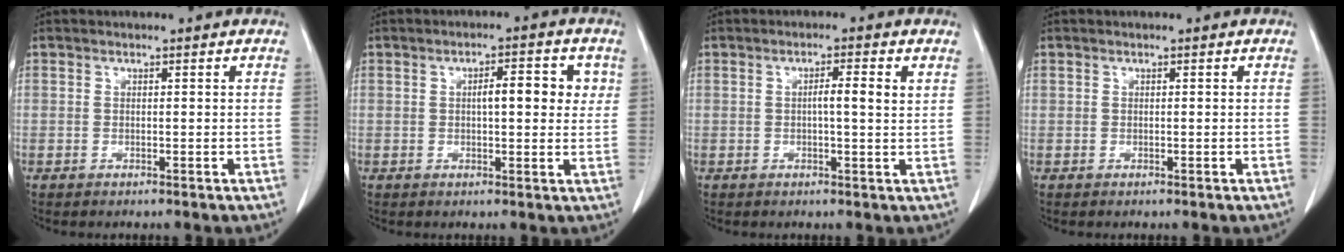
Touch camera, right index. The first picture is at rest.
{"total": 5.9, "force": [1.2, 1.9, 5.5], "torque": [-0.078, 0.014, 0.014]}
{"total": 3.4, "force": [0.7, 0.2, 3.3], "torque": [-0.053, 0.005, 0.008]}
{"total": 0.0}